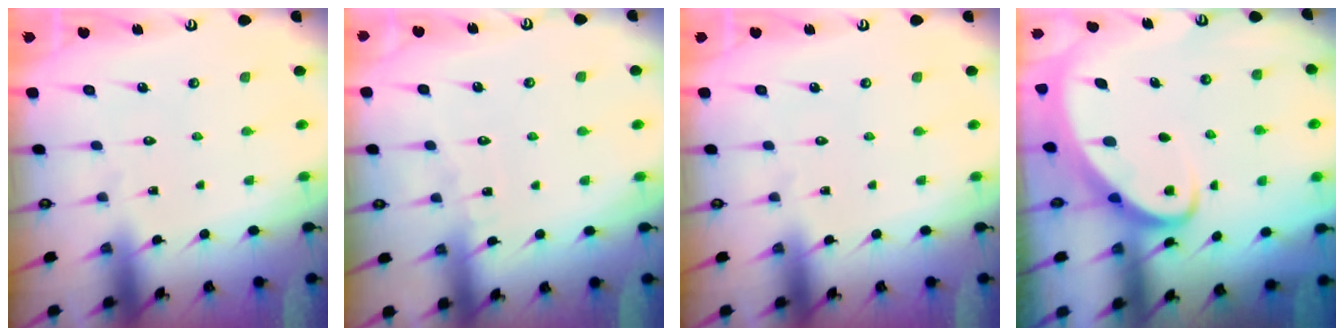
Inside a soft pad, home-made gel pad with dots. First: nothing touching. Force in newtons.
{"total": 3.5, "press": 3.5, "slide": 0.3}
{"total": 0.0}
{"total": 3.5, "press": 3.5, "slide": 0.4}